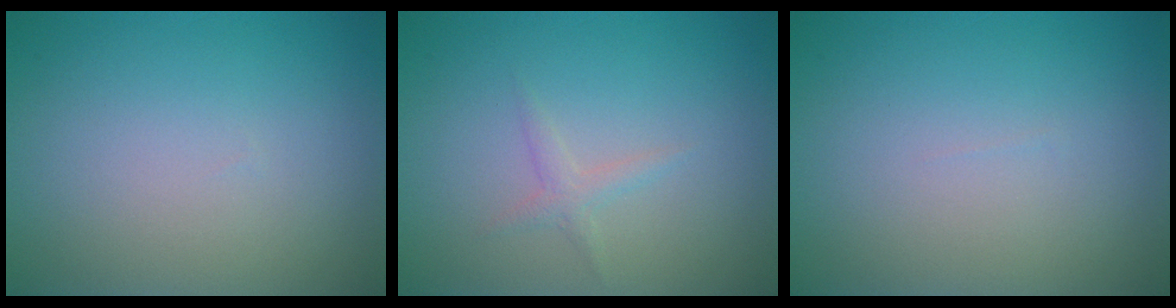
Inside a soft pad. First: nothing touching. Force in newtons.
{"total": 1.0, "press": 1.0, "slide": 0.0}
{"total": 0.0}